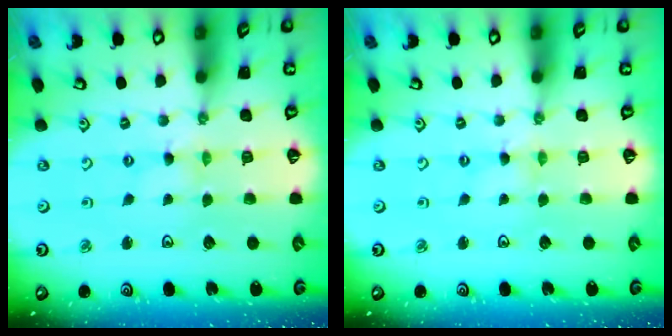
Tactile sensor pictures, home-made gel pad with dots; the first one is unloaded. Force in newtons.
{"total": 0.0}